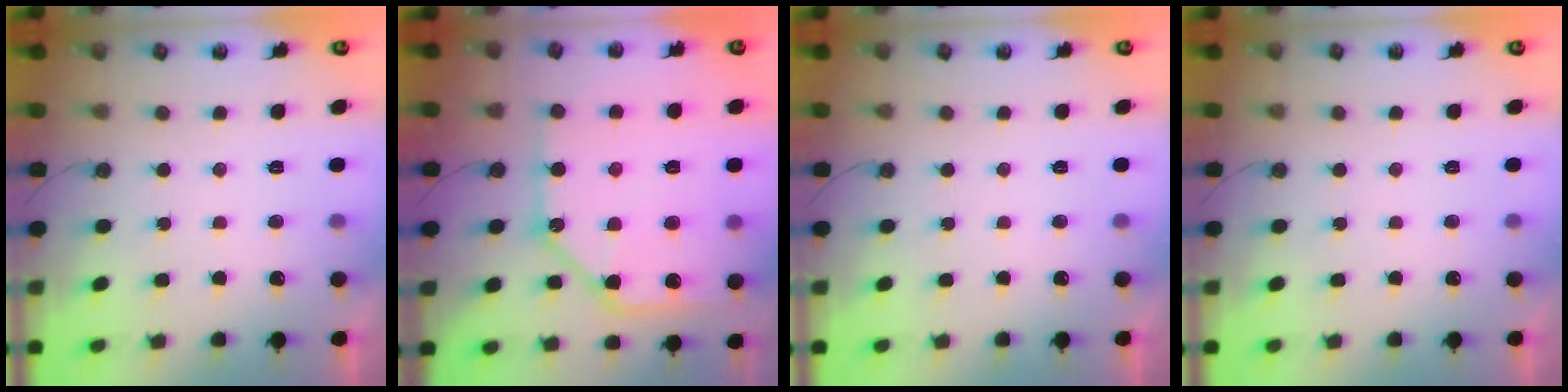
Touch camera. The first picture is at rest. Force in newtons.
{"total": 15.2, "press": 15.0, "slide": 1.8}
{"total": 0.0}
{"total": 0.0}